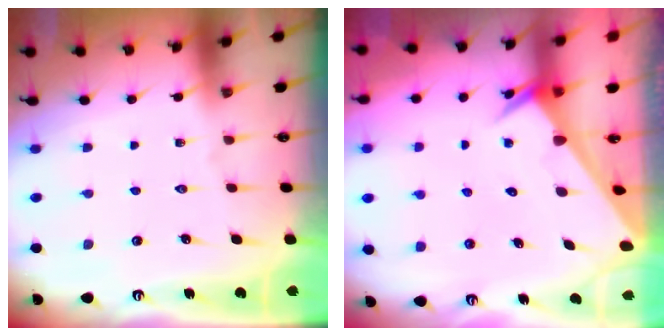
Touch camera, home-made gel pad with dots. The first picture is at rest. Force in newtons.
{"total": 2.4, "press": 2.4, "slide": 0.0}